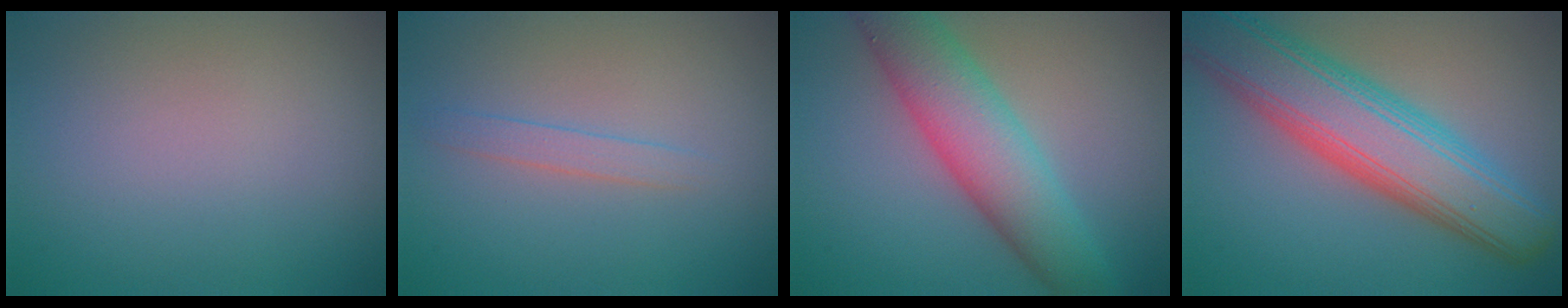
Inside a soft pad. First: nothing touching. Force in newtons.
{"total": 1.3, "press": 1.3, "slide": 0.1}
{"total": 7.1, "press": 7.1, "slide": 0.2}
{"total": 9.8, "press": 9.7, "slide": 0.5}